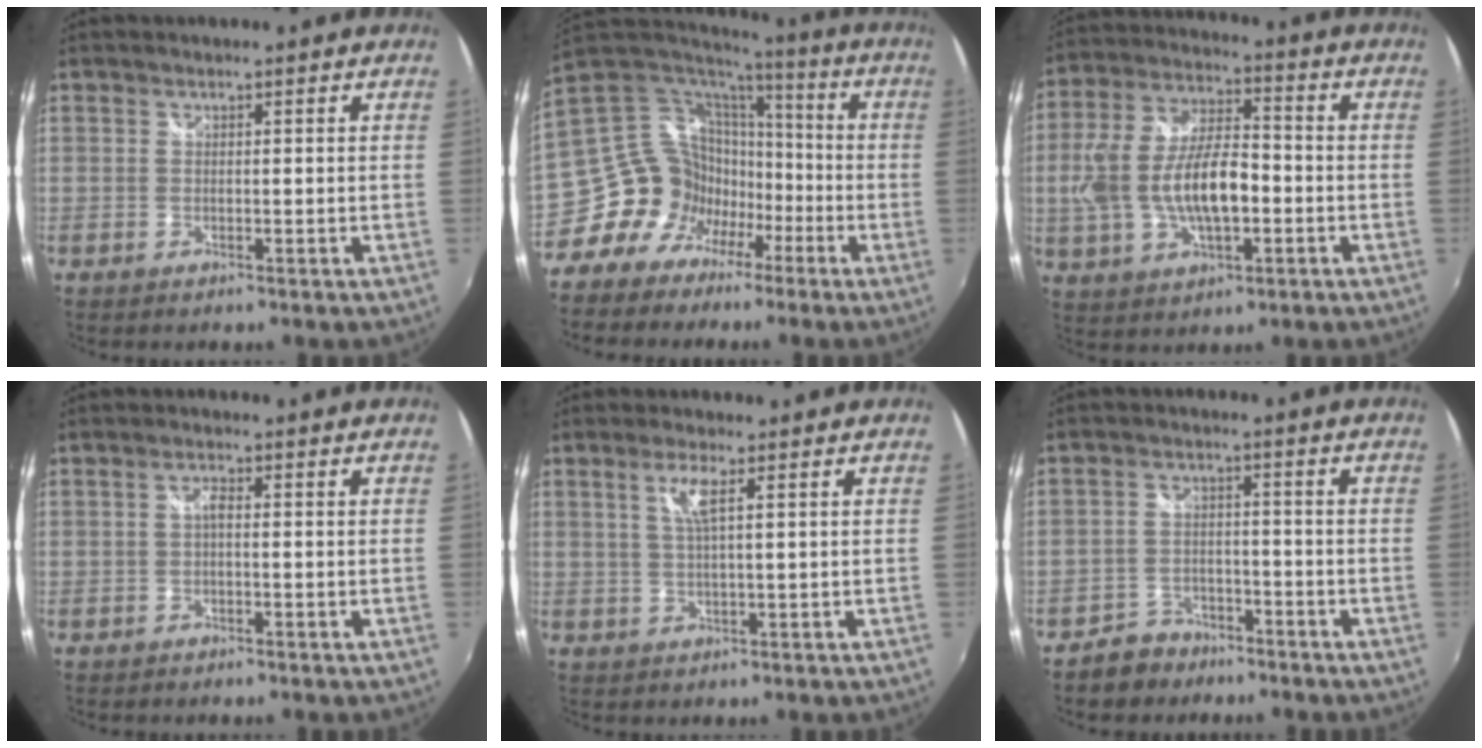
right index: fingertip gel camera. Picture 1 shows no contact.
{"total": 15.0, "force": [-7.3, 12.2, 4.6], "torque": [-0.096, 0.042, -0.128]}
{"total": 15.1, "force": [-2.5, 7.1, 13.1], "torque": [-0.267, 0.003, -0.037]}
{"total": 1.4, "force": [-0.3, 0.5, 1.3], "torque": [-0.024, 0.005, -0.008]}
{"total": 3.6, "force": [1.4, 0.0, 3.3], "torque": [-0.066, -0.001, 0.027]}
{"total": 5.8, "force": [-4.5, 3.6, 0.9], "torque": [-0.036, 0.017, -0.073]}